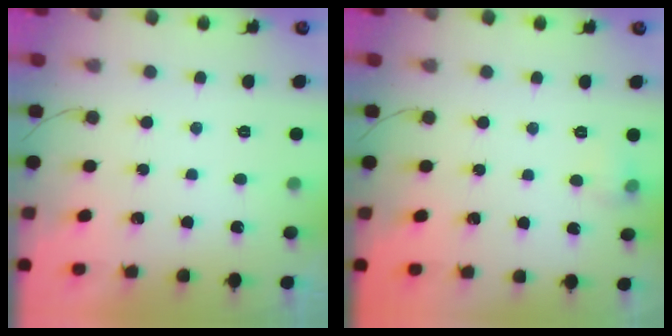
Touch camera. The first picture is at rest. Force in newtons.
{"total": 4.9, "press": 4.6, "slide": 1.8}